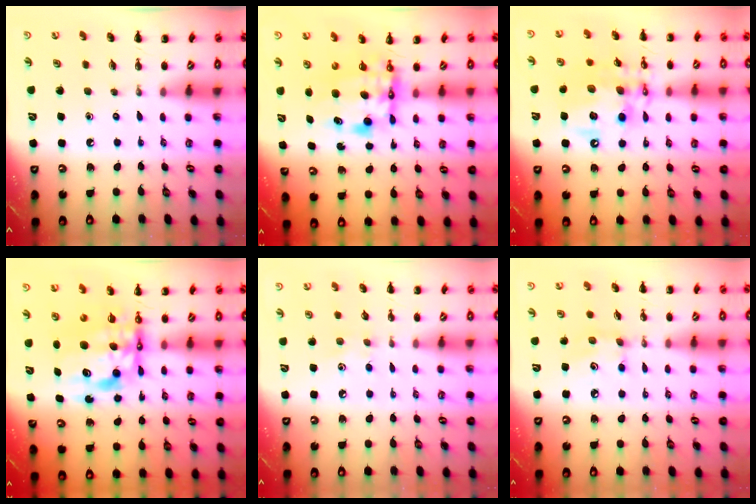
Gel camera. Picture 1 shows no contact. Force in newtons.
{"total": 7.6, "press": 7.4, "slide": 1.8}
{"total": 16.4, "press": 16.0, "slide": 3.5}
{"total": 10.4, "press": 10.0, "slide": 2.8}
{"total": 3.7, "press": 3.6, "slide": 0.9}
{"total": 4.9, "press": 4.9, "slide": 0.6}